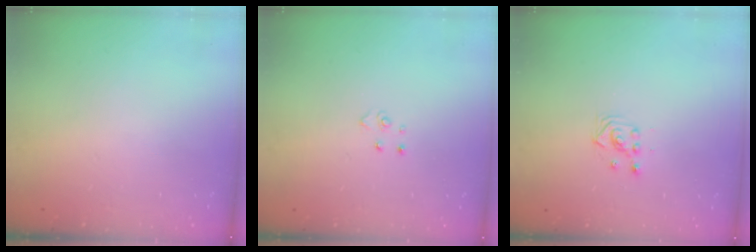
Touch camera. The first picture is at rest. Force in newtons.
{"total": 2.6, "press": 2.6, "slide": 0.3}
{"total": 3.4, "press": 3.3, "slide": 0.3}